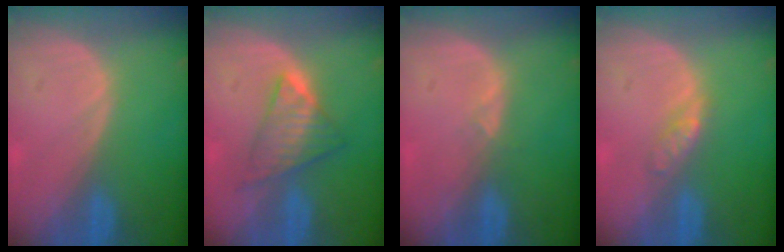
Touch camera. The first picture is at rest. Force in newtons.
{"total": 5.9, "press": 5.9, "slide": 0.8}
{"total": 0.9, "press": 0.9, "slide": 0.3}
{"total": 2.4, "press": 2.4, "slide": 0.2}